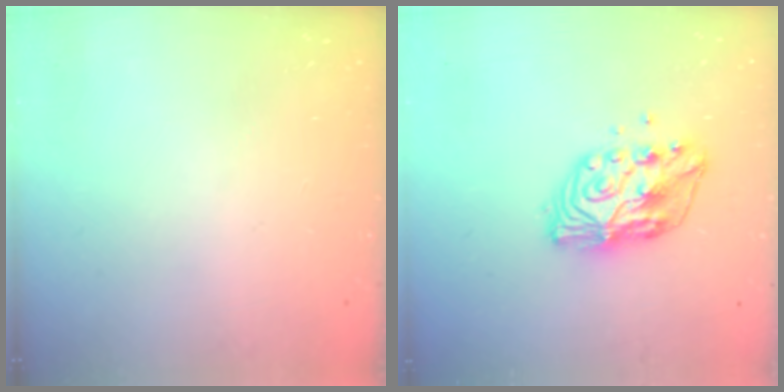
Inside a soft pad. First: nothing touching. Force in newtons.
{"total": 9.8, "press": 9.8, "slide": 0.7}